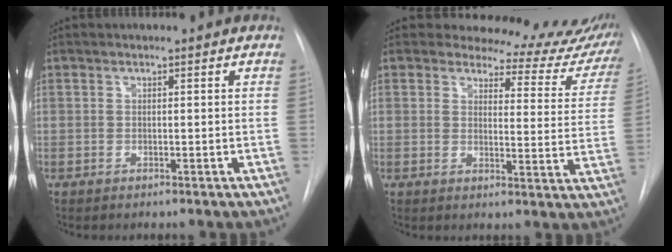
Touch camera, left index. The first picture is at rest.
{"total": 15.8, "force": [14.9, 4.7, 2.2], "torque": [0.013, -0.084, 0.137]}